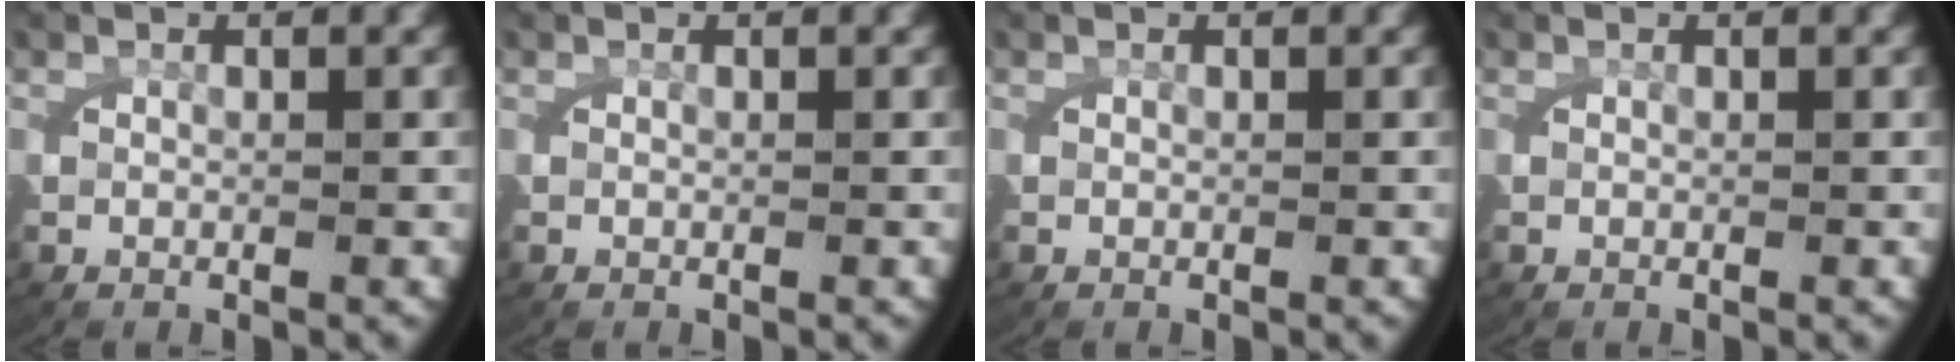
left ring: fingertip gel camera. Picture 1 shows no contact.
{"total": 0.0}
{"total": 0.0}
{"total": 0.8, "force": [0.1, -0.8, -0.3], "torque": [0.000, -0.007, 0.009]}